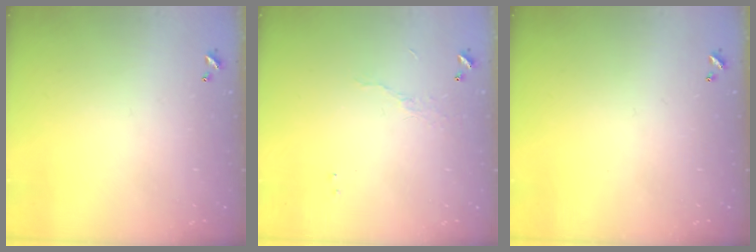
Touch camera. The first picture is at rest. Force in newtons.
{"total": 4.3, "press": 4.3, "slide": 0.5}
{"total": 0.0}